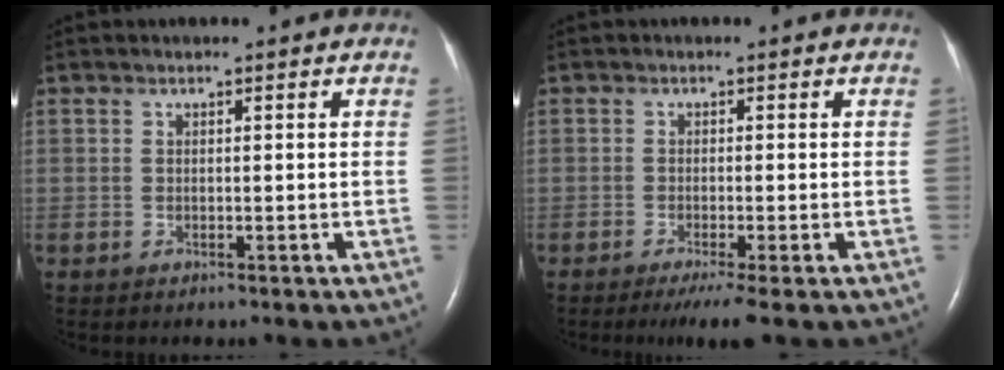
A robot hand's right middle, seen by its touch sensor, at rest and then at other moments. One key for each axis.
{"total": 3.8, "fx": -2.5, "fy": -0.3, "fz": 2.9, "tx": -0.044, "ty": -0.012, "tz": -0.045}